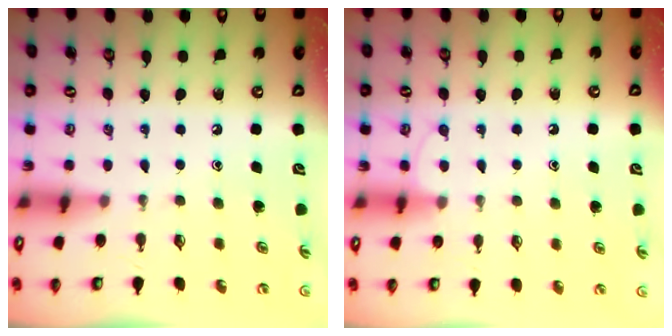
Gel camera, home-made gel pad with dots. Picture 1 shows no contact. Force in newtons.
{"total": 4.8, "press": 4.8, "slide": 0.5}